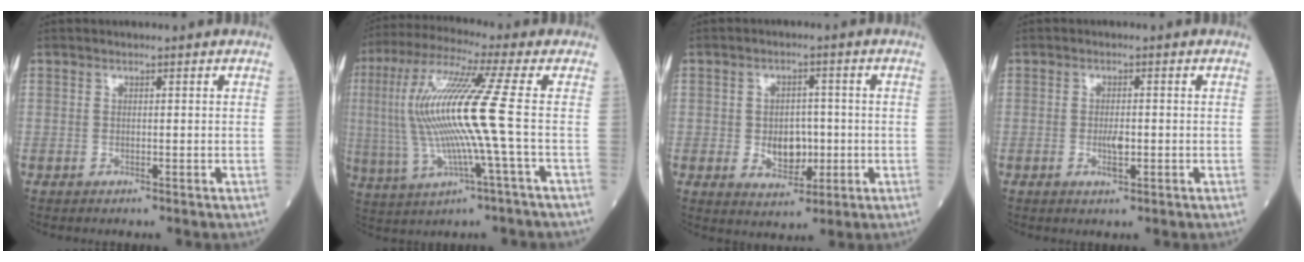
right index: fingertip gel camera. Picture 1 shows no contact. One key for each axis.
{"total": 15.2, "fx": -0.1, "fy": -0.5, "fz": 15.2, "tx": -0.328, "ty": 0.011, "tz": -0.008}
{"total": 5.7, "fx": -0.7, "fy": 3.7, "fz": 4.3, "tx": -0.064, "ty": 0.001, "tz": -0.004}
{"total": 2.5, "fx": -0.6, "fy": 0.7, "fz": 2.4, "tx": -0.047, "ty": -0.001, "tz": -0.007}